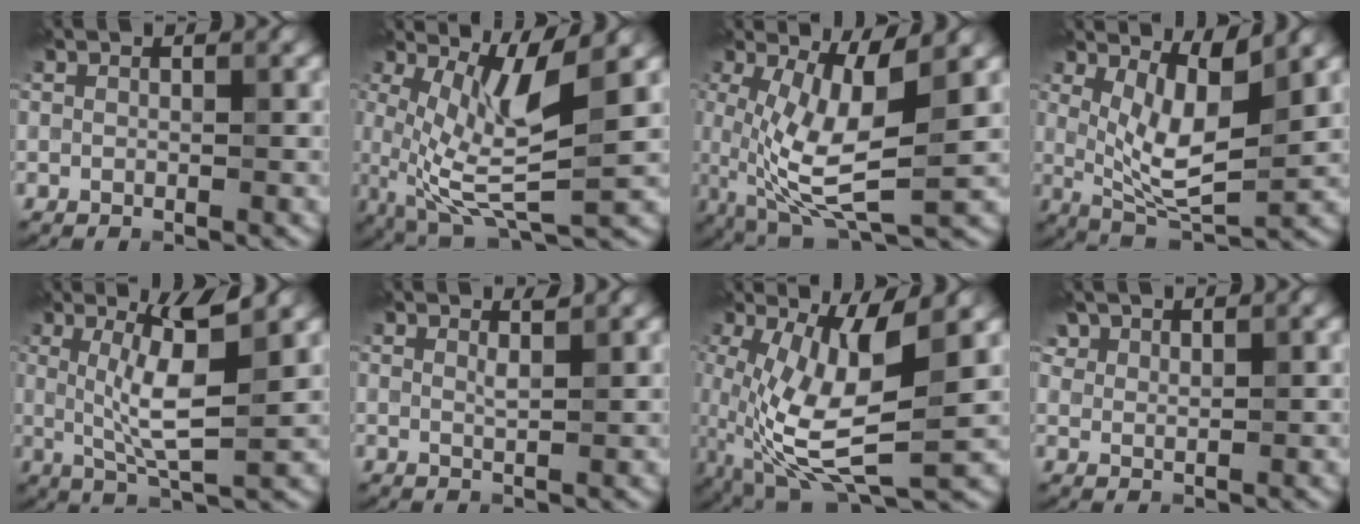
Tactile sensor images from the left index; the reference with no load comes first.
{"total": 7.0, "force": [1.3, 1.6, 6.7], "torque": [-0.135, -0.013, 0.029]}
{"total": 7.3, "force": [0.4, 1.8, 7.1], "torque": [-0.142, -0.011, 0.012]}
{"total": 5.1, "force": [2.0, 1.2, 4.6], "torque": [-0.091, -0.019, 0.040]}
{"total": 5.2, "force": [1.4, 0.3, 5.0], "torque": [-0.102, -0.007, 0.030]}
{"total": 0.9, "force": [0.8, -0.5, 0.1], "torque": [-0.006, -0.001, 0.013]}
{"total": 8.7, "force": [-0.2, 2.4, 8.3], "torque": [-0.173, -0.013, -0.001]}
{"total": 1.7, "force": [1.6, 0.7, 0.4], "torque": [-0.016, -0.002, 0.035]}